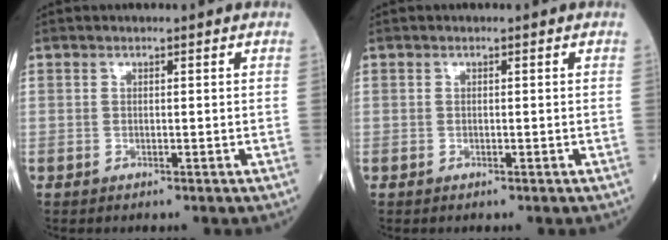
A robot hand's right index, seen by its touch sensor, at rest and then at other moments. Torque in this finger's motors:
{"motor_torque": [0.11, 0.04, 0.06, -0.01]}